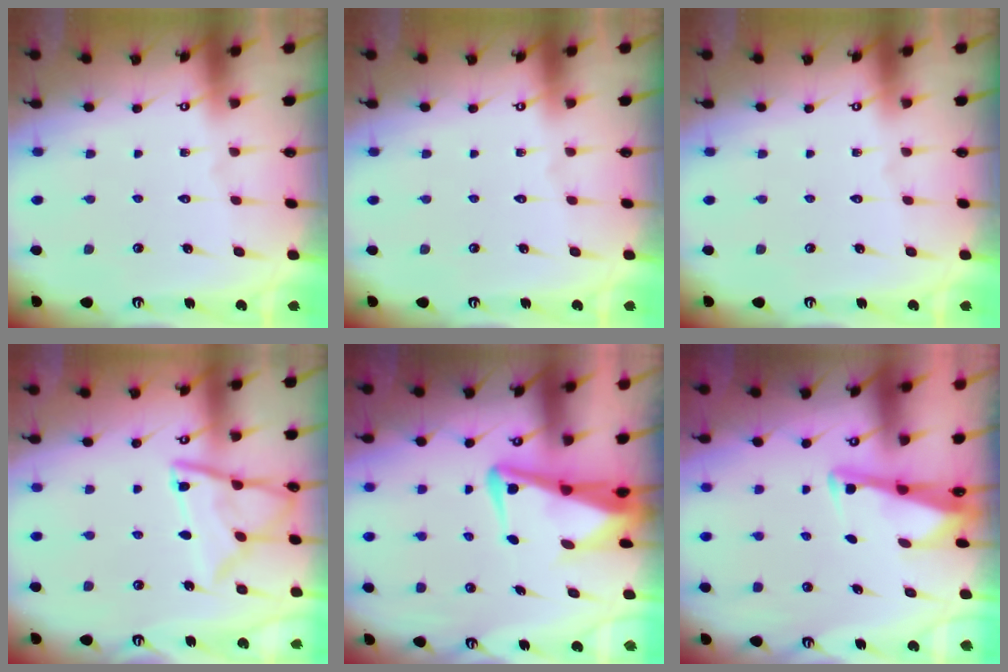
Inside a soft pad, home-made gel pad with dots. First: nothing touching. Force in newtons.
{"total": 0.0}
{"total": 0.0}
{"total": 12.1, "press": 12.1, "slide": 1.1}
{"total": 6.4, "press": 6.1, "slide": 1.9}
{"total": 2.9, "press": 2.9, "slide": 0.4}